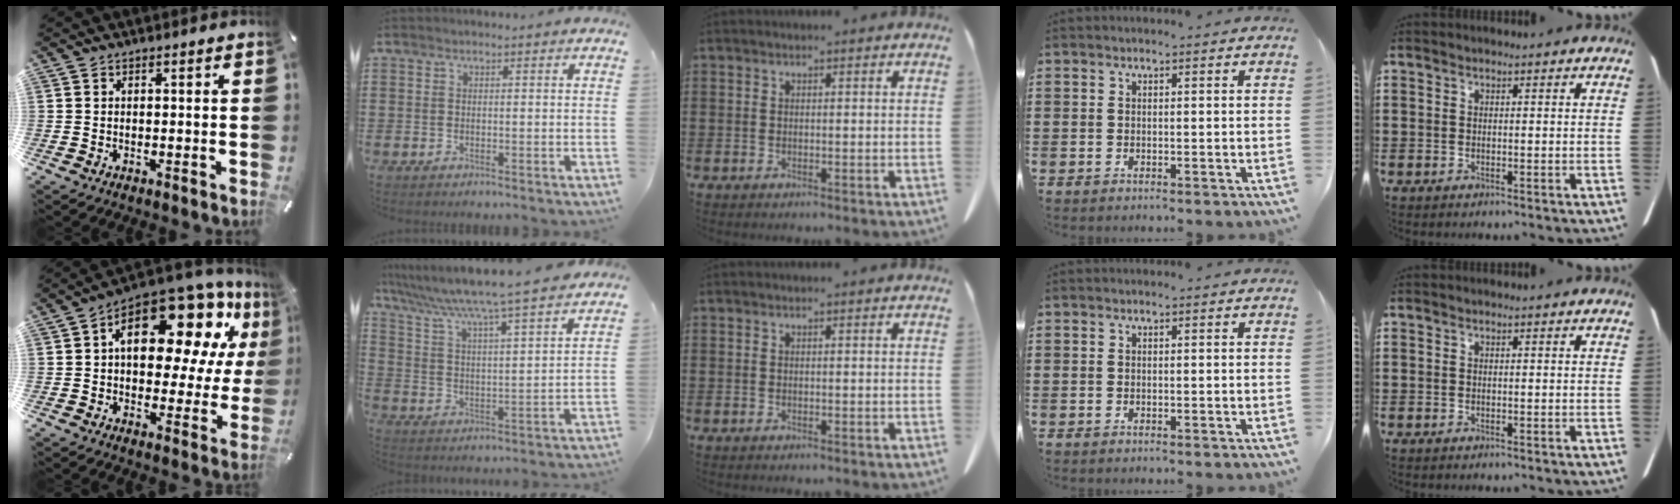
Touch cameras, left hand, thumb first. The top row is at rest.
{"thumb": {"total": 19.7, "force": [9.3, 10.4, 14.0], "torque": [-0.201, -0.068, 0.153]}, "index": {"total": 6.0, "force": [5.4, -1.0, 2.5], "torque": [-0.074, -0.050, 0.082]}}